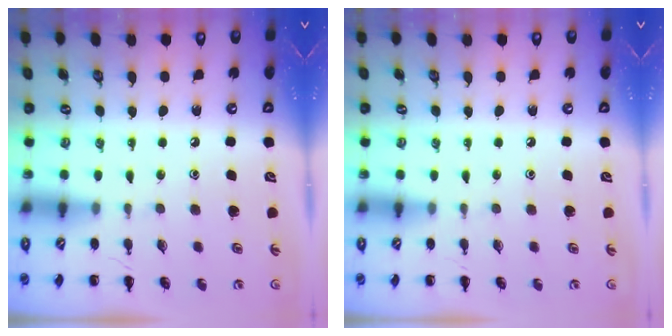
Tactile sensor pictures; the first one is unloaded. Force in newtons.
{"total": 0.0}